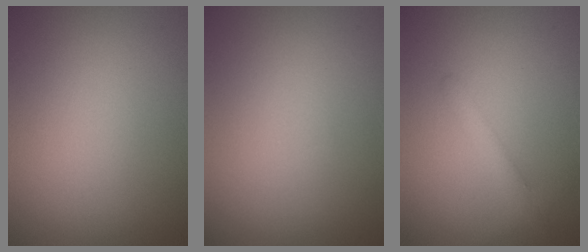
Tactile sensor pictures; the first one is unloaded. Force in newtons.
{"total": 0.0}
{"total": 2.2, "press": 2.2, "slide": 0.1}